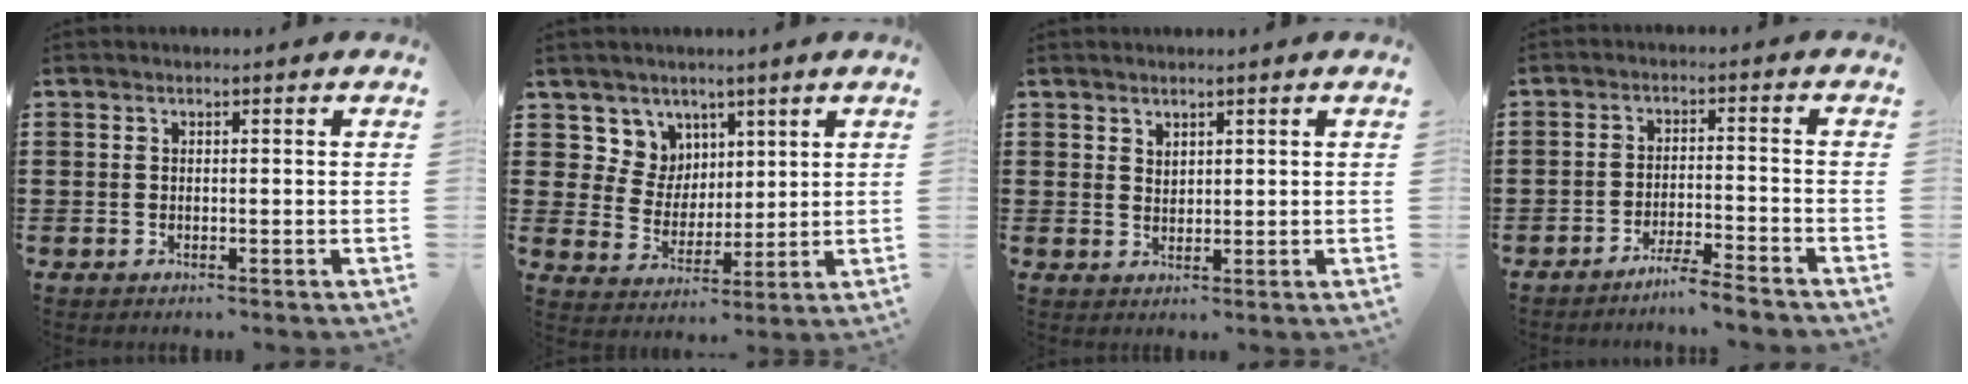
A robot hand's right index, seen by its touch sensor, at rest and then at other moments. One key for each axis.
{"total": 6.3, "fx": 3.5, "fy": 5.3, "fz": 0.1, "tx": -0.042, "ty": -0.008, "tz": 0.068}
{"total": 1.7, "fx": 1.5, "fy": 0.7, "fz": 0.1, "tx": -0.004, "ty": 0.002, "tz": 0.030}
{"total": 4.1, "fx": -3.9, "fy": -0.5, "fz": 1.2, "tx": -0.021, "ty": -0.003, "tz": -0.076}